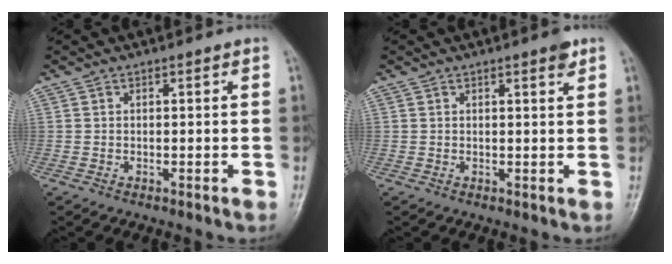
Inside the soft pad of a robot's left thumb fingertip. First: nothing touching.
{"total": 1.9, "force": [1.3, 0.4, 1.4], "torque": [-0.018, -0.006, 0.016]}